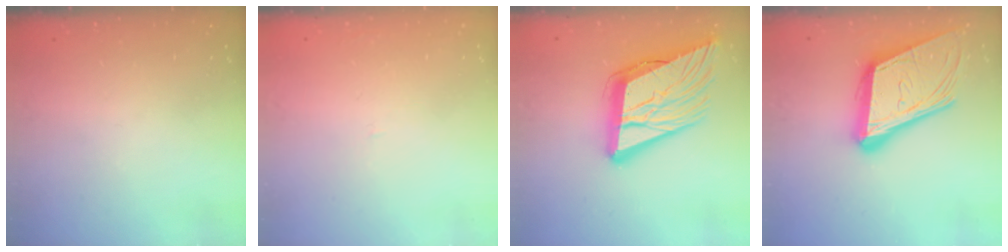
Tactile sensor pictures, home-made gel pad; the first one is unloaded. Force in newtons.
{"total": 0.9, "press": 0.9, "slide": 0.1}
{"total": 23.3, "press": 22.8, "slide": 5.1}
{"total": 22.1, "press": 21.7, "slide": 4.6}